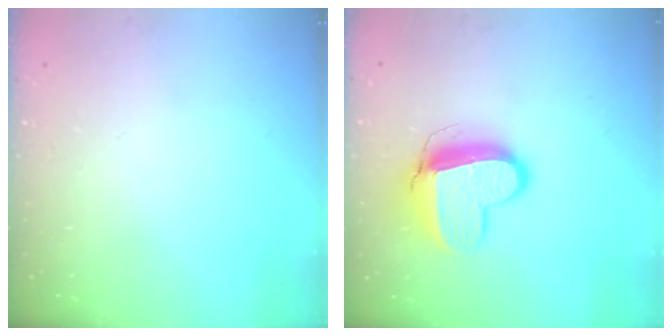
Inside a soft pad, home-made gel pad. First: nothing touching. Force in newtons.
{"total": 12.4, "press": 12.3, "slide": 1.3}